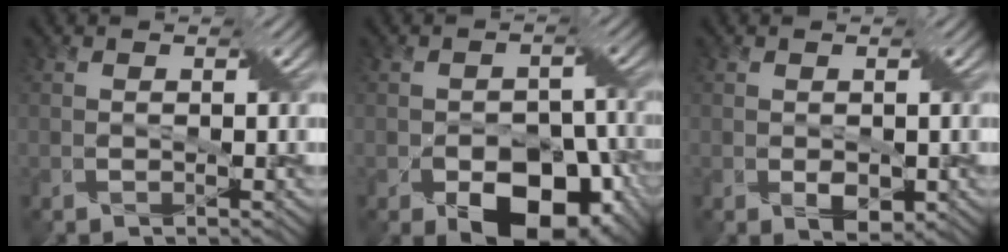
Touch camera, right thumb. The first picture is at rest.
{"total": 12.9, "force": [-6.9, 7.7, 7.7], "torque": [-0.104, -0.013, -0.100]}
{"total": 2.1, "force": [-0.3, 1.4, 1.6], "torque": [-0.035, -0.008, -0.001]}